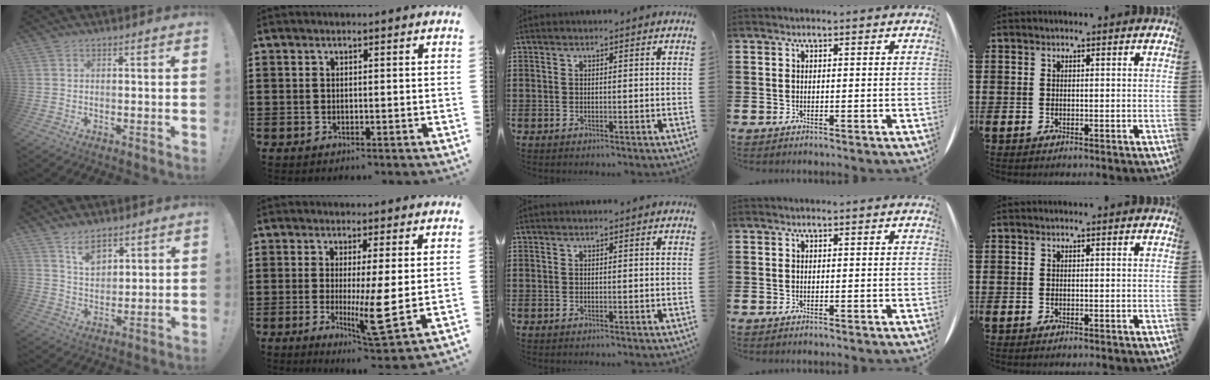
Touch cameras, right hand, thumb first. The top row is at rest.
{"thumb": {"total": 7.7, "force": [5.5, 4.2, 3.3], "torque": [-0.045, -0.033, 0.102]}, "index": {"total": 7.4, "force": [-0.3, 0.0, 7.4], "torque": [-0.138, -0.027, -0.006]}}